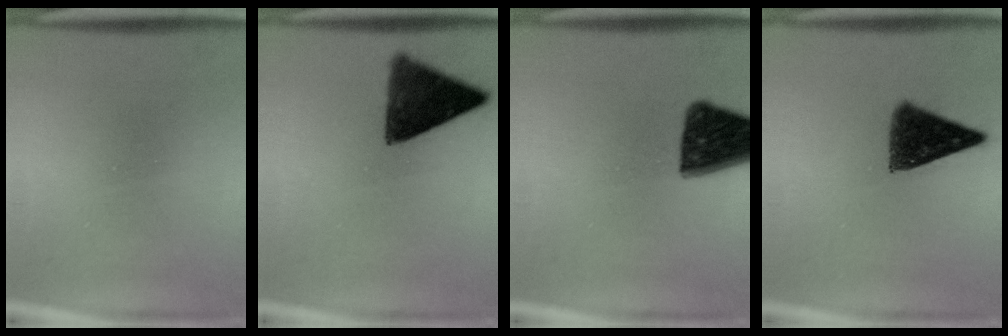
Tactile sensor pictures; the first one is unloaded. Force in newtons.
{"total": 11.8}
{"total": 13.6}
{"total": 9.9}